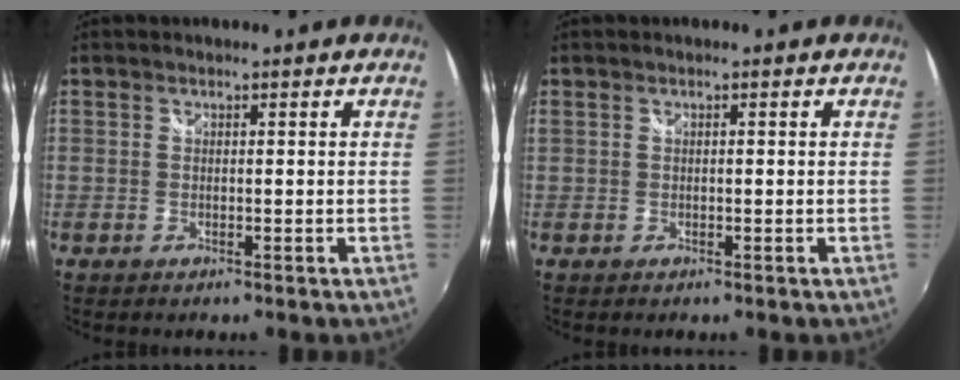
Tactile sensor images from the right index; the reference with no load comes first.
{"total": 0.5, "force": [-0.2, 0.3, 0.4], "torque": [-0.010, 0.002, -0.002]}